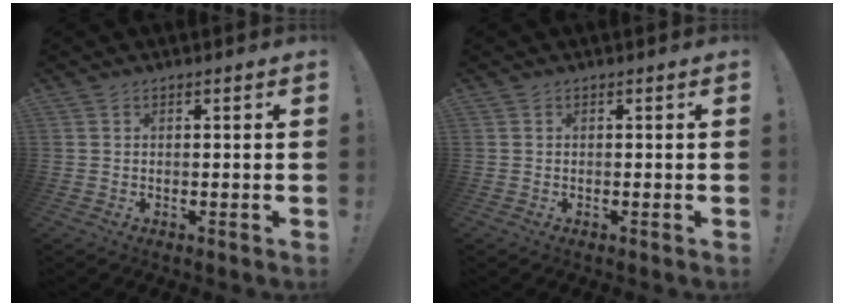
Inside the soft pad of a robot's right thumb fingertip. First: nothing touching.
{"total": 0.0}